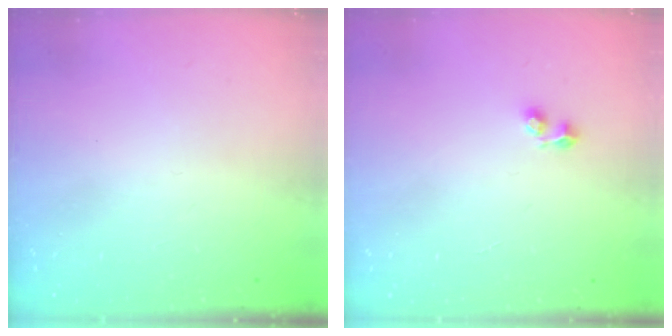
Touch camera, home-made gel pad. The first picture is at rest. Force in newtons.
{"total": 1.7, "press": 1.6, "slide": 0.6}